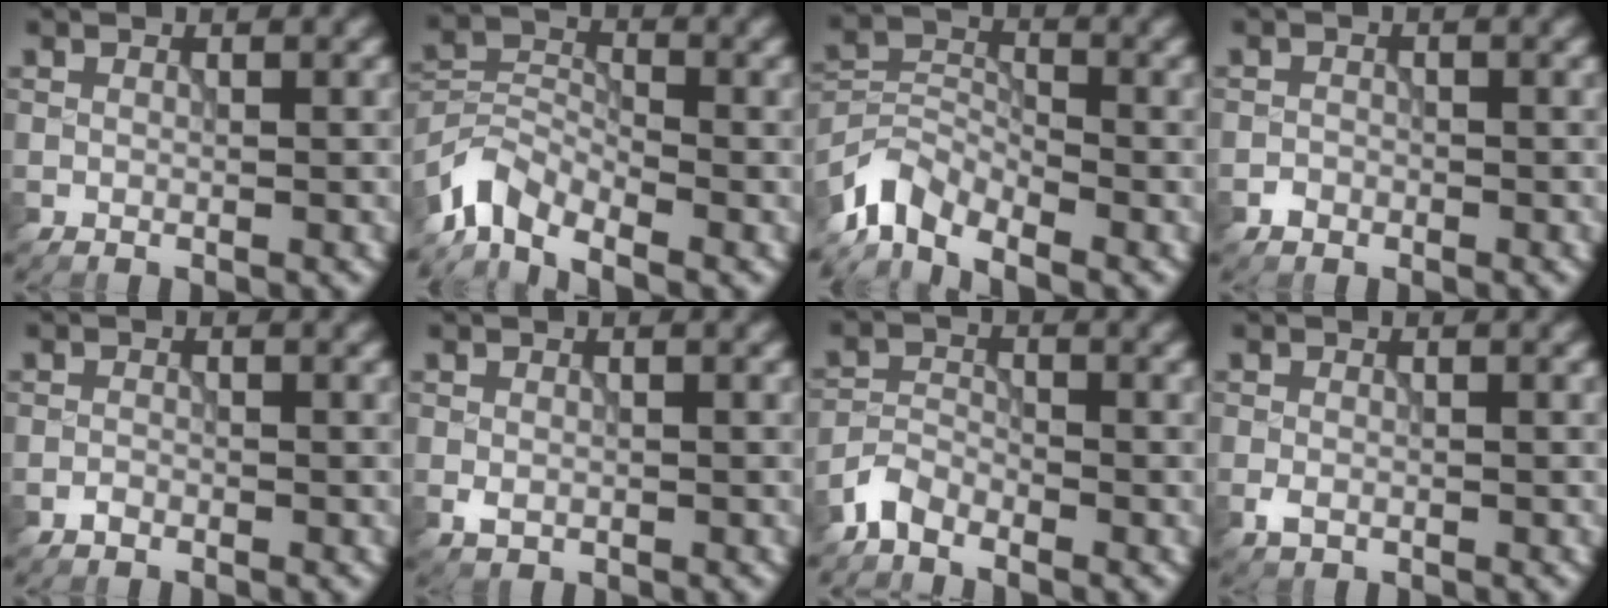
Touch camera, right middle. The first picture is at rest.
{"total": 4.6, "force": [-3.8, 2.0, 1.9], "torque": [-0.036, -0.003, -0.088]}
{"total": 4.7, "force": [-3.9, 2.0, 1.8], "torque": [-0.032, -0.003, -0.090]}
{"total": 0.9, "force": [-0.6, 0.7, 0.1], "torque": [0.005, 0.001, -0.011]}
{"total": 0.7, "force": [-0.6, 0.3, 0.2], "torque": [-0.003, -0.001, -0.013]}
{"total": 1.2, "force": [-0.4, 0.9, 0.7], "torque": [-0.014, -0.004, -0.007]}
{"total": 2.4, "force": [-2.0, 1.0, 0.8], "torque": [-0.014, 0.006, -0.050]}
{"total": 1.3, "force": [-0.6, 0.9, 0.8], "torque": [-0.017, -0.002, -0.012]}